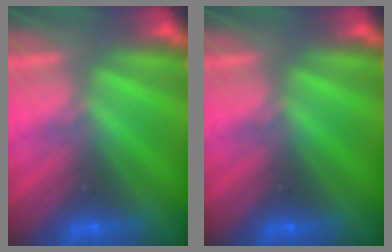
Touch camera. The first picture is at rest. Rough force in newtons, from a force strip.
{"total": 0.0}